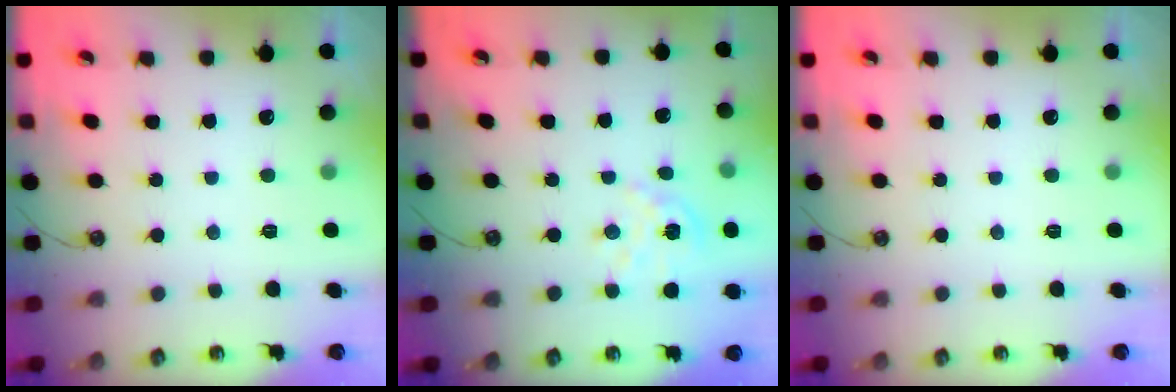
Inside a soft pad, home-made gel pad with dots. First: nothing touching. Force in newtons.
{"total": 5.9, "press": 5.9, "slide": 0.5}
{"total": 0.0}